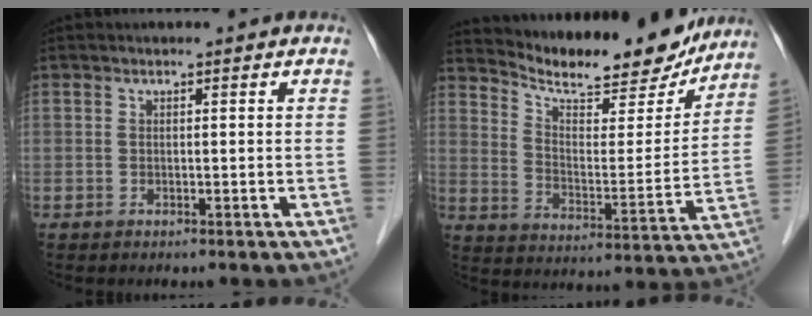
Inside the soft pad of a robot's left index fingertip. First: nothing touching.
{"total": 18.9, "force": [17.4, 3.8, 6.4], "torque": [-0.105, -0.017, 0.250]}